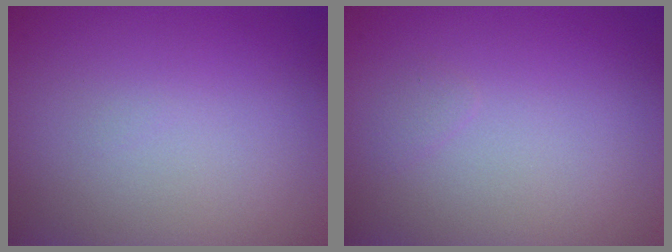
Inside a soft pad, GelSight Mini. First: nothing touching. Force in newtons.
{"total": 0.5, "press": 0.5, "slide": 0.0}